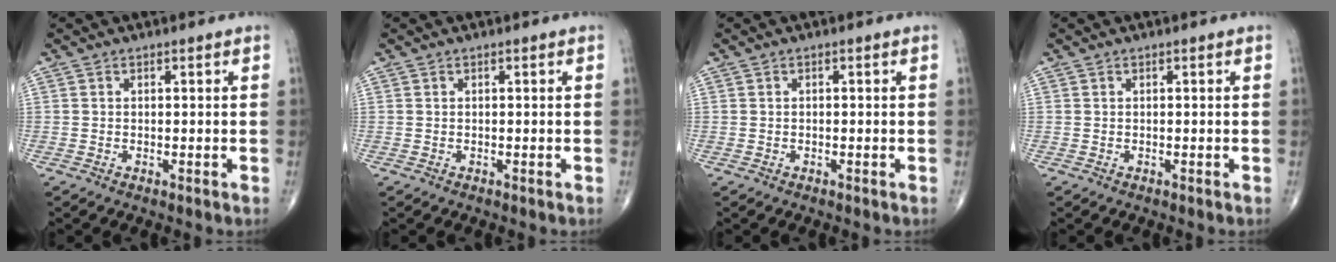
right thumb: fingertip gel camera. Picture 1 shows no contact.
{"total": 0.0}
{"total": 0.0}
{"total": 0.0}